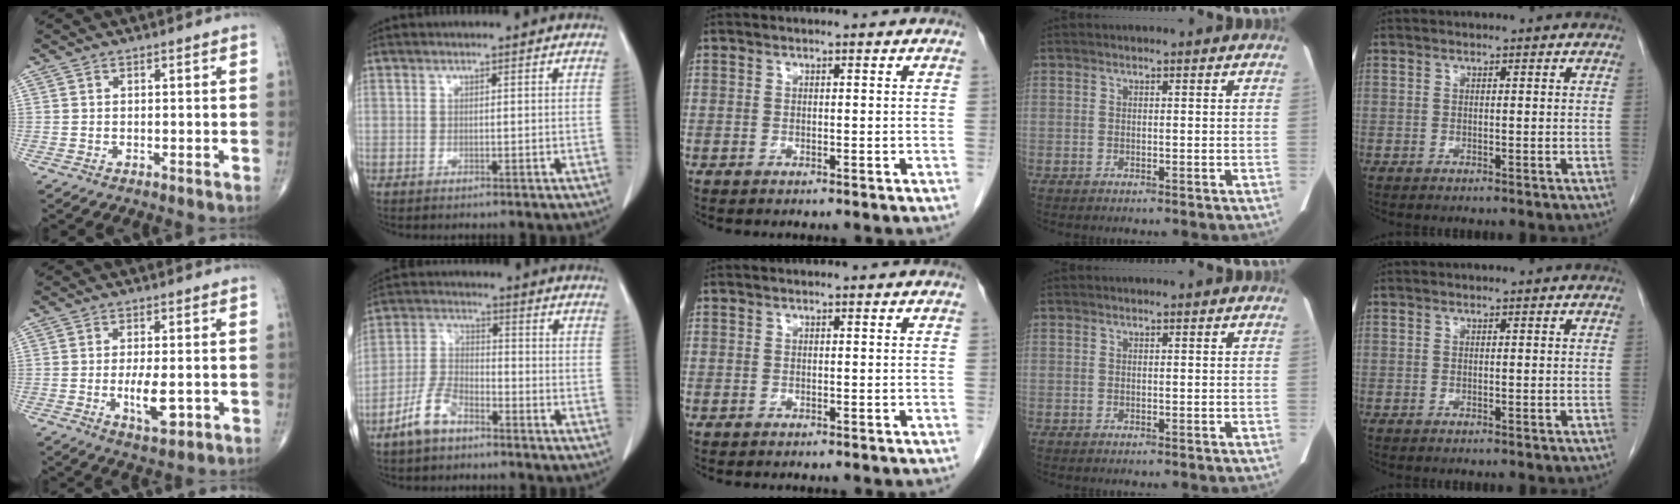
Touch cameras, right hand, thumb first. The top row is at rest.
{"thumb": {"total": 6.5, "force": [-1.5, 2.4, 5.9], "torque": [-0.098, -0.010, -0.020]}, "index": {"total": 6.9, "force": [-4.8, 3.1, 4.0], "torque": [-0.095, 0.005, -0.096]}}